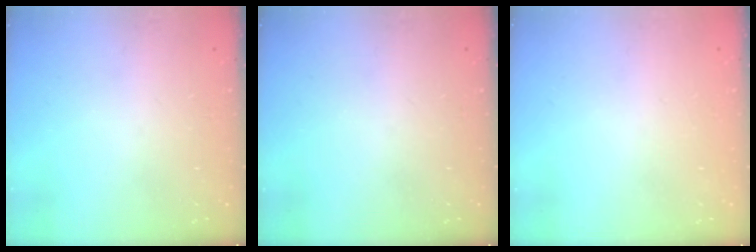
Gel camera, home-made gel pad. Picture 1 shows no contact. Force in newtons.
{"total": 0.0}
{"total": 1.8, "press": 1.8, "slide": 0.1}